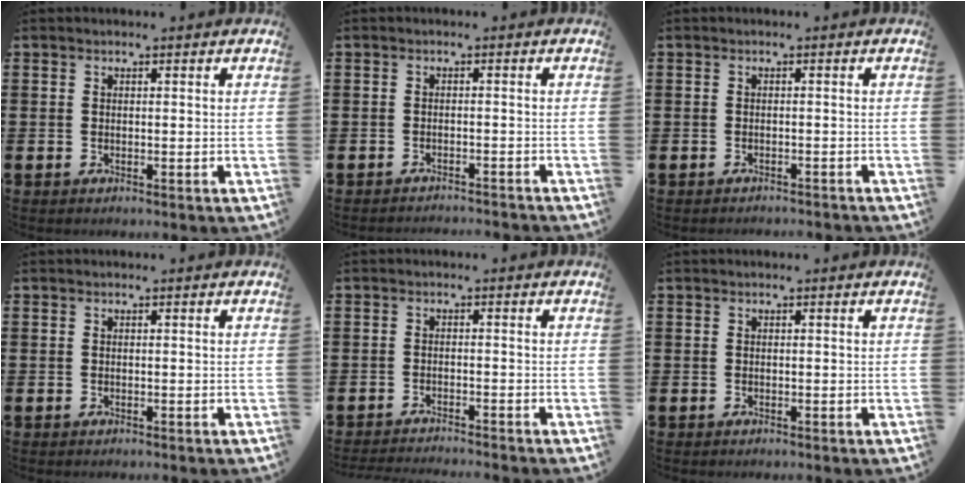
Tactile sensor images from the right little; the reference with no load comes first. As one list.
[{"total": 1.2, "force": [-1.2, -0.2, -0.1], "torque": [-0.001, 0.003, -0.025]}, {"total": 0.7, "force": [-0.7, 0.0, 0.0], "torque": [-0.001, 0.000, -0.015]}, {"total": 0.0}, {"total": 1.5, "force": [-1.5, -0.3, 0.1], "torque": [-0.001, 0.002, -0.029]}, {"total": 0.0}]